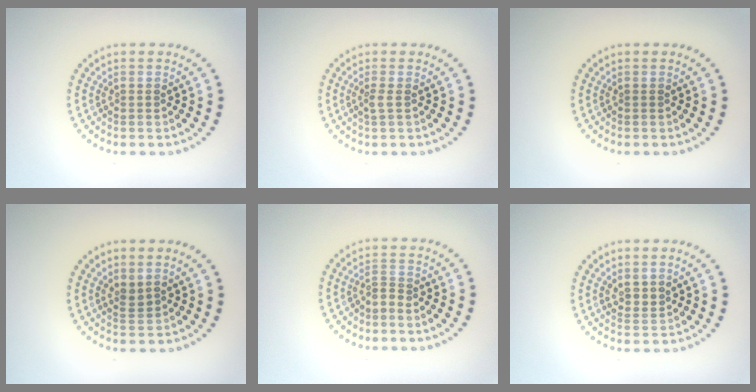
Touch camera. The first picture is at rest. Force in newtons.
{"total": 0.9, "press": 0.7, "slide": 0.5}
{"total": 0.0}
{"total": 1.2, "press": 1.0, "slide": 0.7}
{"total": 1.0, "press": 0.4, "slide": 0.9}
{"total": 1.7, "press": 1.3, "slide": 1.1}